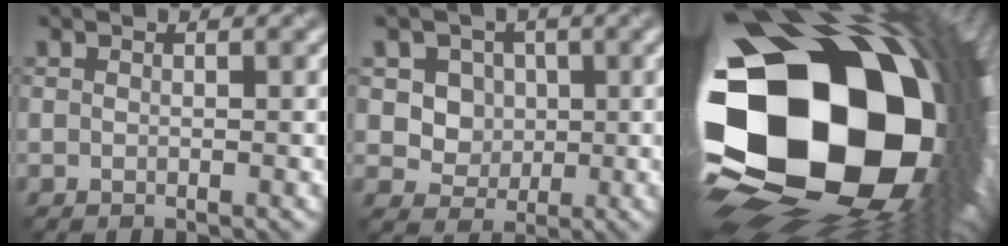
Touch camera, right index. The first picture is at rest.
{"total": 4.8, "force": [1.3, 4.2, 2.1], "torque": [-0.039, -0.005, 0.026]}
{"total": 23.2, "force": [-1.5, 15.5, 17.2], "torque": [-0.313, -0.067, -0.023]}